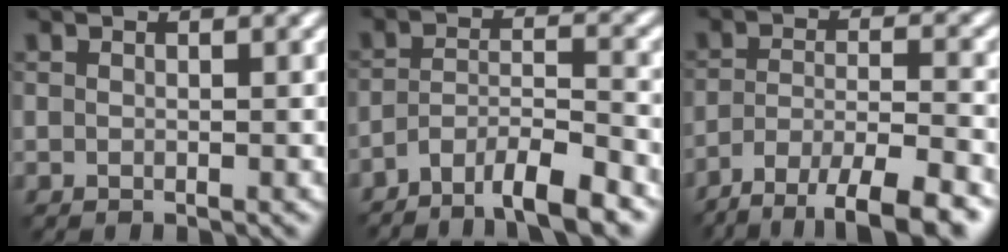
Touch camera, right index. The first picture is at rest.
{"total": 6.5, "force": [-5.1, 1.2, 3.7], "torque": [-0.058, -0.001, -0.089]}
{"total": 8.3, "force": [-6.2, 2.1, 5.1], "torque": [-0.077, -0.003, -0.101]}